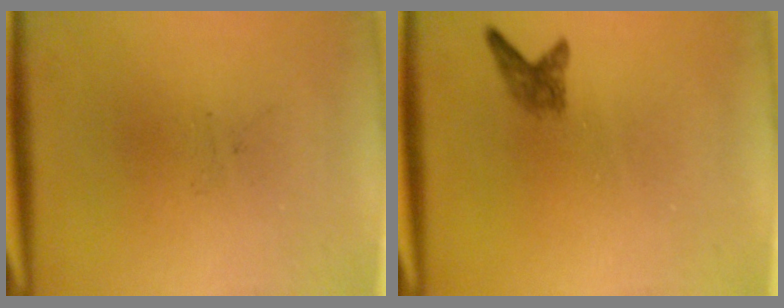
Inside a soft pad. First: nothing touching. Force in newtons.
{"total": 1.8}